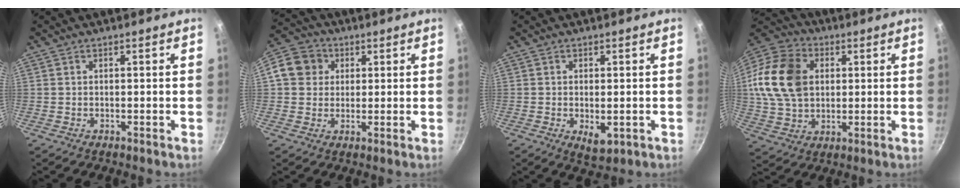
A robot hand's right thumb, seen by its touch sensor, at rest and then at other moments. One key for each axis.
{"total": 9.5, "fx": 2.3, "fy": 8.4, "fz": 3.8, "tx": -0.045, "ty": 0.018, "tz": 0.027}
{"total": 4.3, "fx": -0.9, "fy": 2.2, "fz": 3.6, "tx": -0.052, "ty": -0.010, "tz": -0.003}
{"total": 18.0, "fx": 3.1, "fy": 13.3, "fz": 11.8, "tx": -0.208, "ty": 0.013, "tz": 0.051}